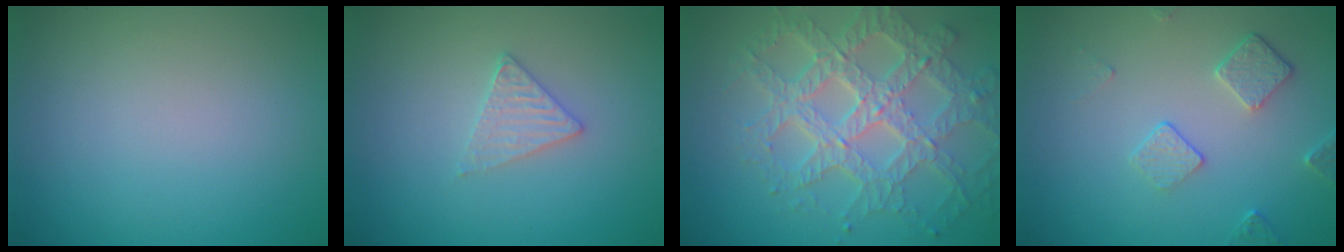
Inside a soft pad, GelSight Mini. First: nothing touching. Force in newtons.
{"total": 1.8, "press": 1.8, "slide": 0.3}
{"total": 7.8, "press": 5.7, "slide": 5.4}
{"total": 2.3, "press": 1.6, "slide": 1.6}